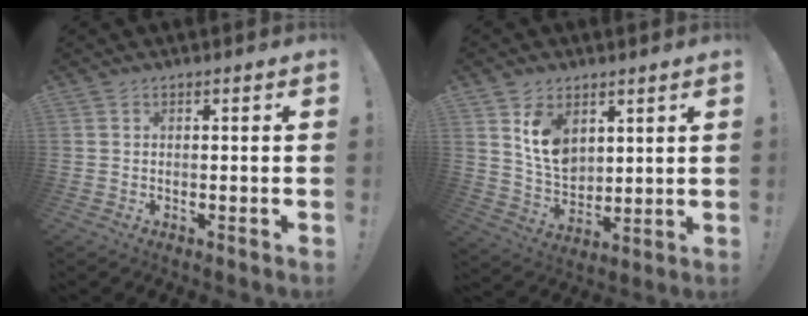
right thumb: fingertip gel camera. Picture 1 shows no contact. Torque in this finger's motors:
{"motor_torque": [0.49, 1.17, 0.07, 0.22, 0.03]}